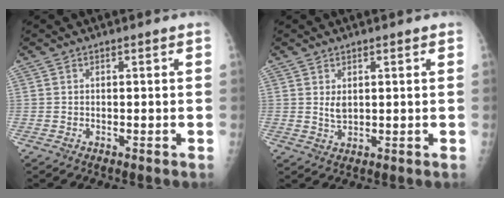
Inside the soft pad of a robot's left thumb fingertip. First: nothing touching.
{"total": 2.3, "force": [0.7, 1.4, 1.7], "torque": [-0.020, -0.009, 0.019]}